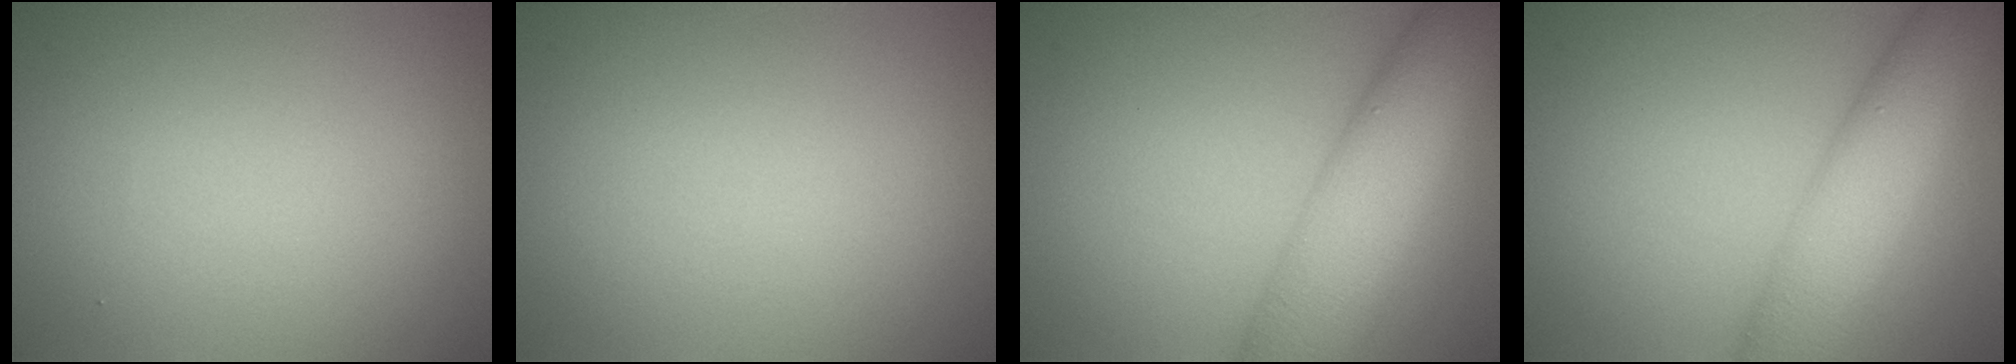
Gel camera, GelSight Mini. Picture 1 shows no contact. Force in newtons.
{"total": 0.0}
{"total": 9.0, "press": 9.0, "slide": 0.3}
{"total": 7.1, "press": 7.1, "slide": 0.3}